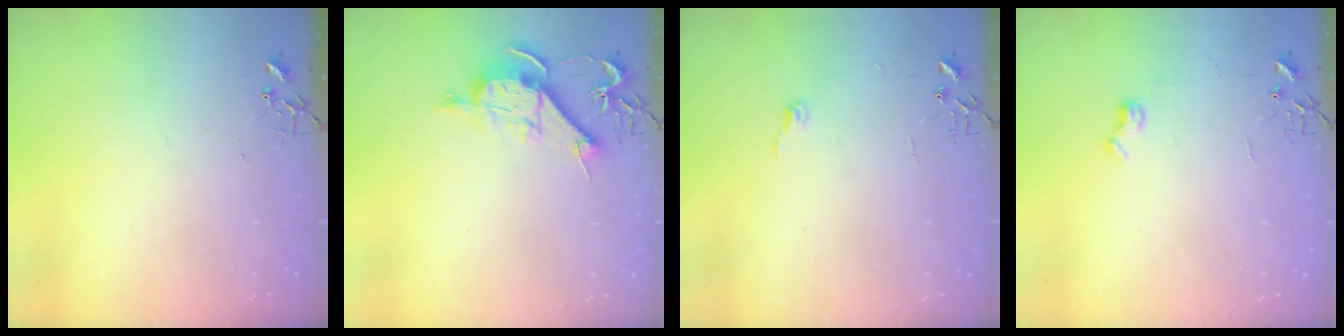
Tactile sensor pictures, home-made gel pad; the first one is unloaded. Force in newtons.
{"total": 10.4, "press": 10.4, "slide": 1.2}
{"total": 4.4, "press": 4.4, "slide": 0.4}
{"total": 6.0, "press": 6.0, "slide": 0.7}